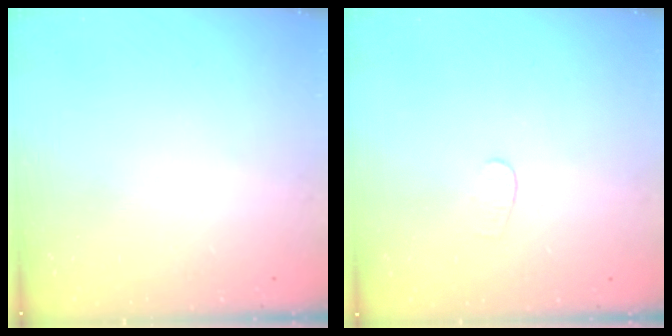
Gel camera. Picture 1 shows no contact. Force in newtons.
{"total": 3.5, "press": 3.5, "slide": 0.3}